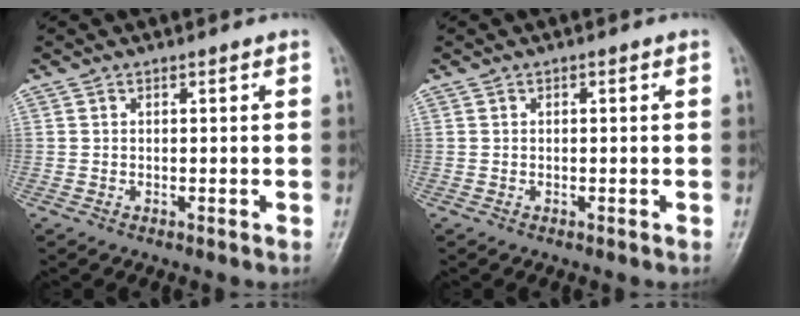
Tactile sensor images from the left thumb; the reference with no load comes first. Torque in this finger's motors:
{"motor_torque": [-0.31, 0.24, -0.10, 0.03, 0.00]}